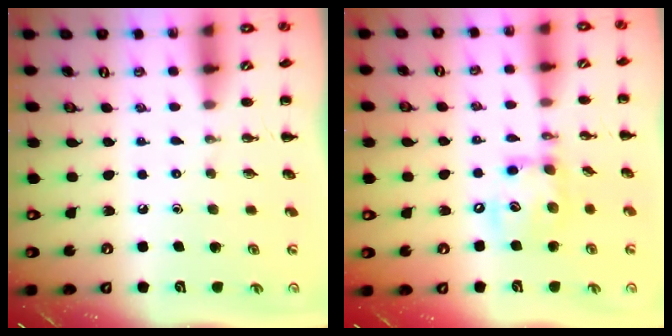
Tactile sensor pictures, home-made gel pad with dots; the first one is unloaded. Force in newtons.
{"total": 12.8, "press": 12.7, "slide": 1.7}